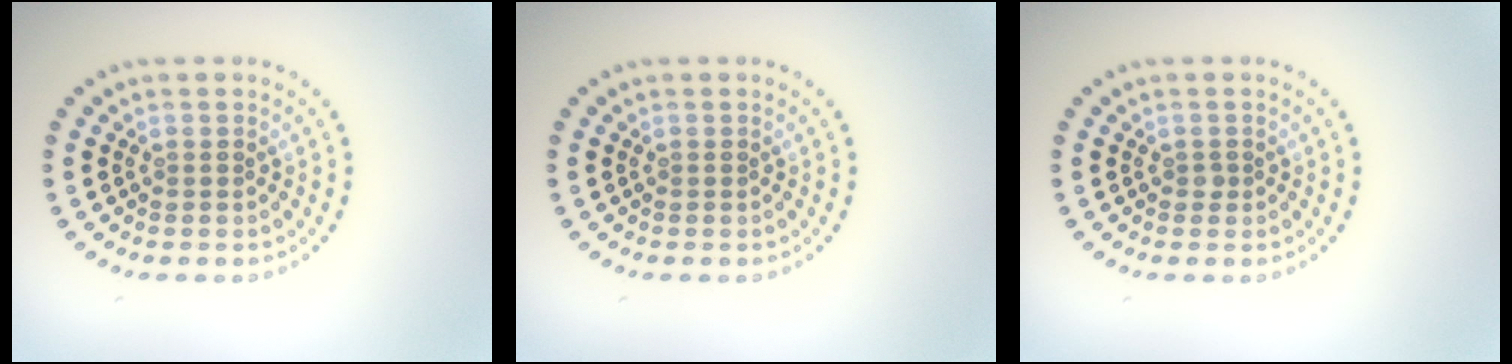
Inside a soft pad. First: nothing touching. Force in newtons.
{"total": 0.0}
{"total": 0.6, "press": 0.4, "slide": 0.4}